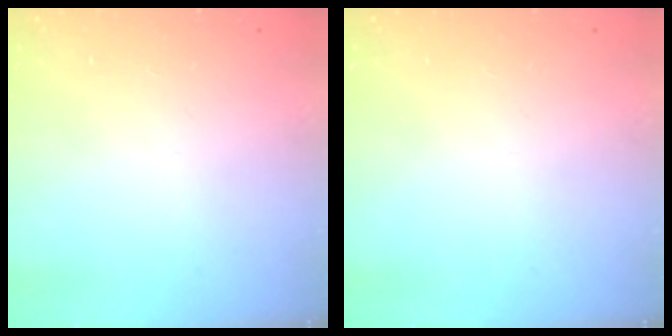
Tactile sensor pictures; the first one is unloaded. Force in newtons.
{"total": 0.0}